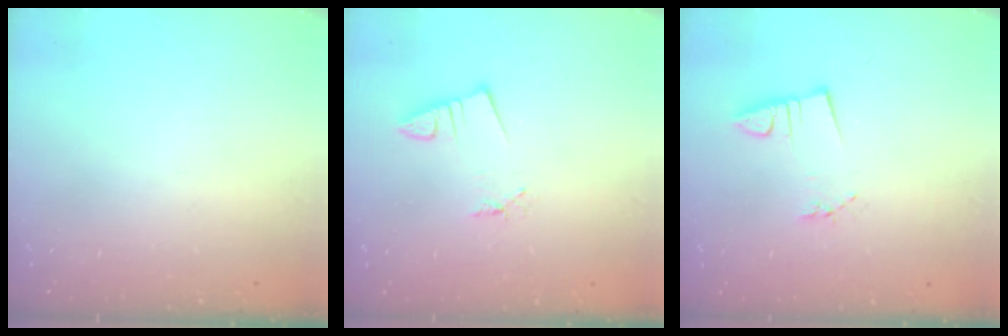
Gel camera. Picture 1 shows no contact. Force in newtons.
{"total": 1.1, "press": 1.1, "slide": 0.0}
{"total": 3.0, "press": 1.6, "slide": 2.5}